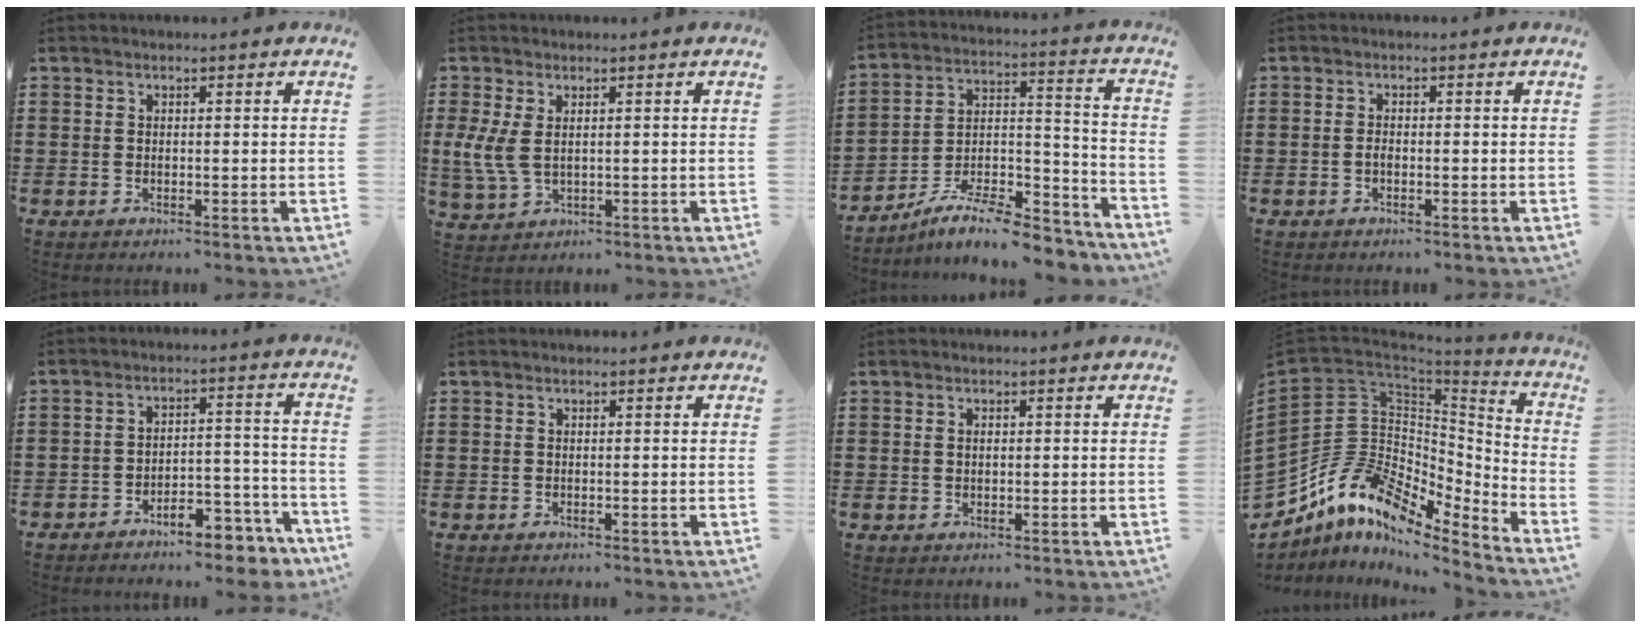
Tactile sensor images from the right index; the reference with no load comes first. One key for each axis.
{"total": 4.5, "fx": 0.5, "fy": 2.4, "fz": 3.8, "tx": -0.107, "ty": -0.005, "tz": 0.002}
{"total": 9.9, "fx": -8.6, "fy": 1.8, "fz": 4.7, "tx": -0.069, "ty": 0.023, "tz": -0.164}
{"total": 0.9, "fx": -0.5, "fy": 0.3, "fz": 0.8, "tx": -0.018, "ty": -0.006, "tz": -0.007}
{"total": 6.4, "fx": -5.9, "fy": 1.4, "fz": 1.8, "tx": -0.025, "ty": 0.018, "tz": -0.114}
{"total": 0.0}
{"total": 1.0, "fx": 0.2, "fy": 0.5, "fz": 0.8, "tx": -0.017, "ty": 0.004, "tz": 0.002}
{"total": 12.1, "fx": -5.2, "fy": 8.5, "fz": 6.9, "tx": -0.189, "ty": -0.015, "tz": -0.107}